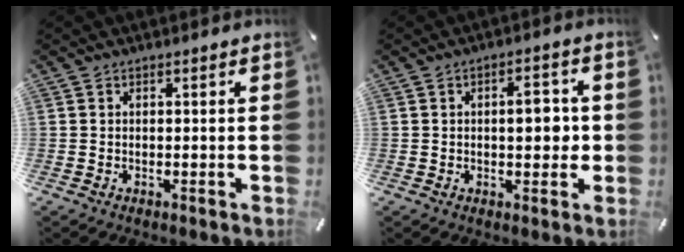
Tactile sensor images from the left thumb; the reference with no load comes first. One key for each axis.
{"total": 6.2, "fx": 0.2, "fy": 3.3, "fz": 5.3, "tx": -0.065, "ty": -0.001, "tz": -0.006}